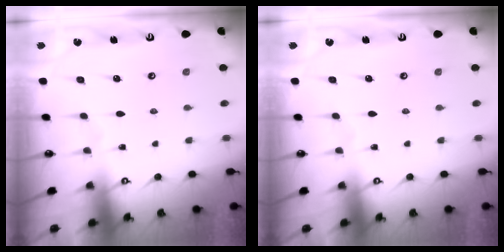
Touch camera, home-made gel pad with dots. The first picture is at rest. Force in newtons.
{"total": 0.0}